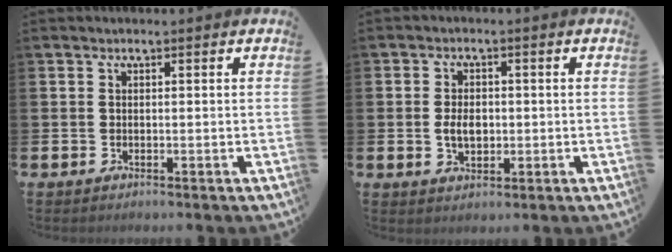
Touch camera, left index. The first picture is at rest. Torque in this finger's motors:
{"motor_torque": [0.49, -0.37, 0.13, 0.07]}